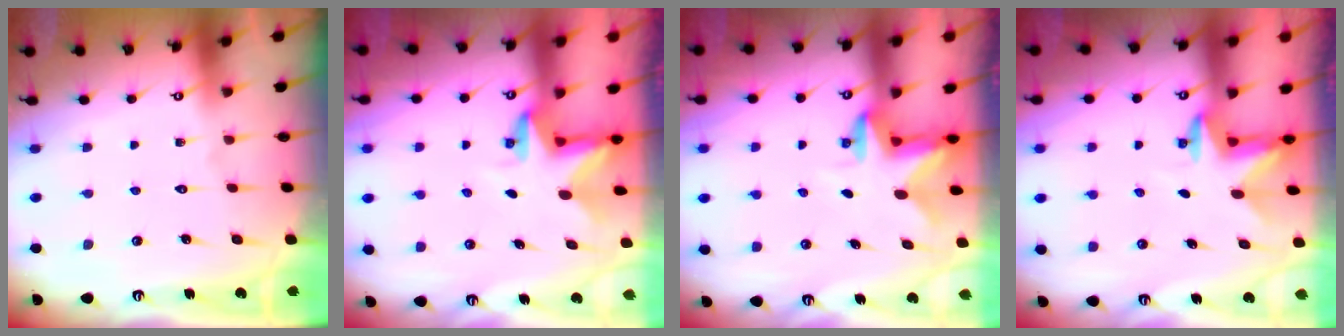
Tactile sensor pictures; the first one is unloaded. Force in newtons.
{"total": 2.8, "press": 2.8, "slide": 0.2}
{"total": 2.5, "press": 2.5, "slide": 0.5}
{"total": 2.8, "press": 2.8, "slide": 0.7}